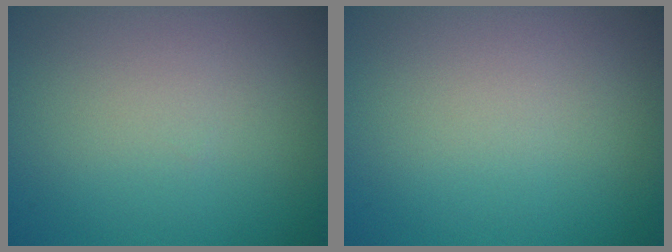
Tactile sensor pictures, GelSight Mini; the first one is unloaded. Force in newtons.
{"total": 0.0}